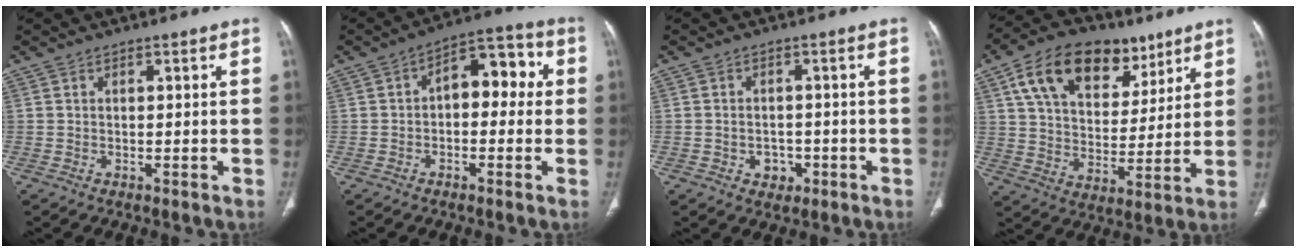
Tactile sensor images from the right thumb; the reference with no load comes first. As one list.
[{"total": 9.9, "force": [0.8, 5.9, 8.0], "torque": [-0.069, 0.036, -0.002]}, {"total": 3.5, "force": [-1.3, 2.9, 1.5], "torque": [-0.005, 0.009, -0.012]}, {"total": 20.1, "force": [10.8, 12.3, 11.7], "torque": [-0.162, -0.016, 0.182]}]